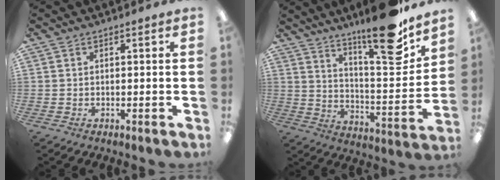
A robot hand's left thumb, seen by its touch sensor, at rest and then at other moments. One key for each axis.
{"total": 18.3, "fx": 14.6, "fy": 3.2, "fz": 10.6, "tx": -0.166, "ty": -0.108, "tz": 0.234}